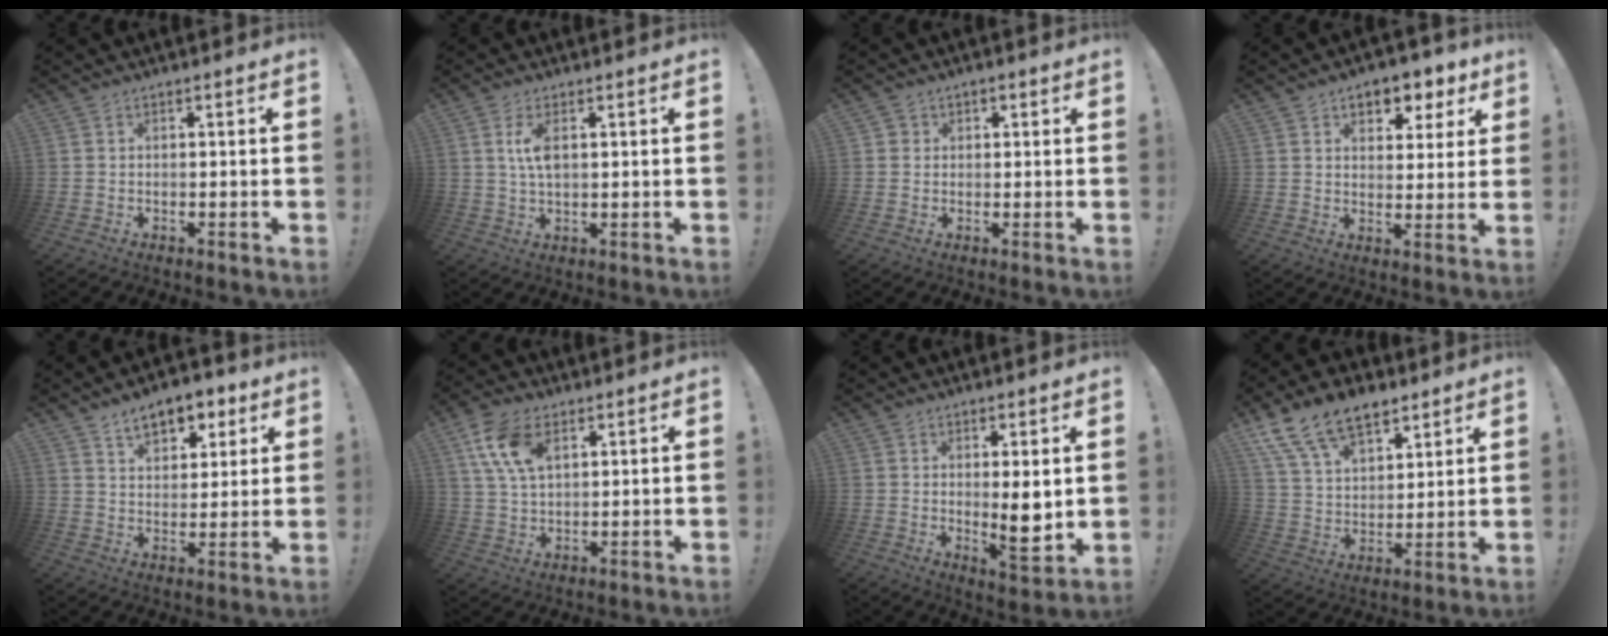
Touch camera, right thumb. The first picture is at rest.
{"total": 5.4, "force": [1.3, 2.4, 4.7], "torque": [-0.092, -0.001, 0.020]}
{"total": 2.0, "force": [0.3, 1.9, 0.3], "torque": [-0.001, 0.002, 0.004]}
{"total": 7.4, "force": [4.3, 5.1, 3.3], "torque": [-0.021, -0.031, 0.074]}
{"total": 10.3, "force": [6.3, 6.2, 5.3], "torque": [-0.071, -0.033, 0.116]}
{"total": 12.1, "force": [5.8, 7.0, 7.9], "torque": [-0.164, -0.006, 0.110]}
{"total": 7.6, "force": [1.3, 2.1, 7.2], "torque": [-0.087, -0.023, 0.023]}
{"total": 15.7, "force": [10.7, 8.6, 7.8], "torque": [-0.144, -0.060, 0.201]}